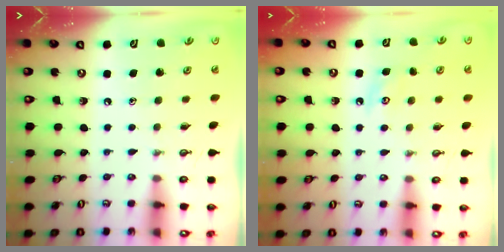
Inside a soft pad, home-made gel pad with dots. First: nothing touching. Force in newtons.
{"total": 5.4, "press": 5.4, "slide": 0.8}